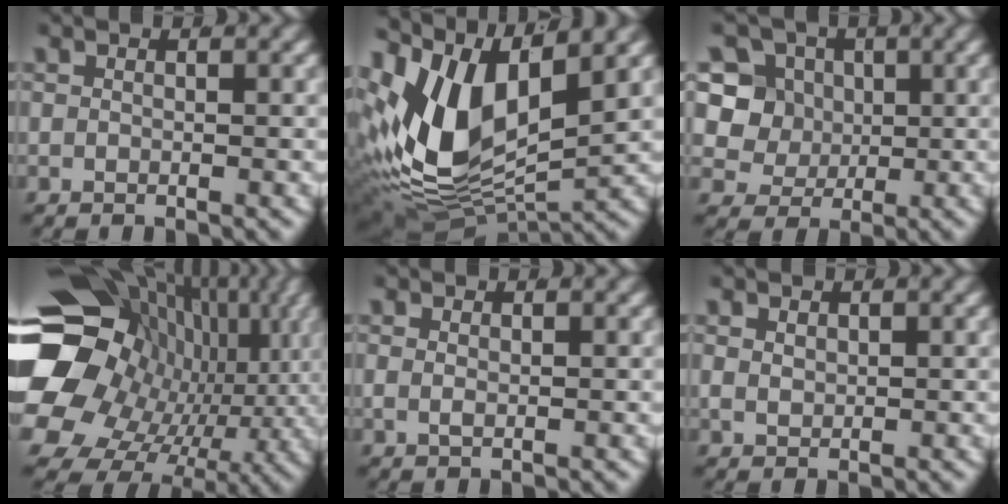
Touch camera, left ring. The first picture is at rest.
{"total": 11.6, "force": [1.1, 7.4, 8.9], "torque": [-0.192, -0.031, 0.037]}
{"total": 12.2, "force": [2.0, 10.8, 5.2], "torque": [-0.129, -0.035, 0.034]}
{"total": 24.0, "force": [1.8, 18.3, 15.5], "torque": [-0.283, -0.040, 0.028]}
{"total": 0.7, "force": [0.1, 0.4, 0.6], "torque": [-0.023, -0.014, 0.011]}
{"total": 0.9, "force": [0.7, 0.6, 0.3], "torque": [-0.013, -0.012, 0.025]}